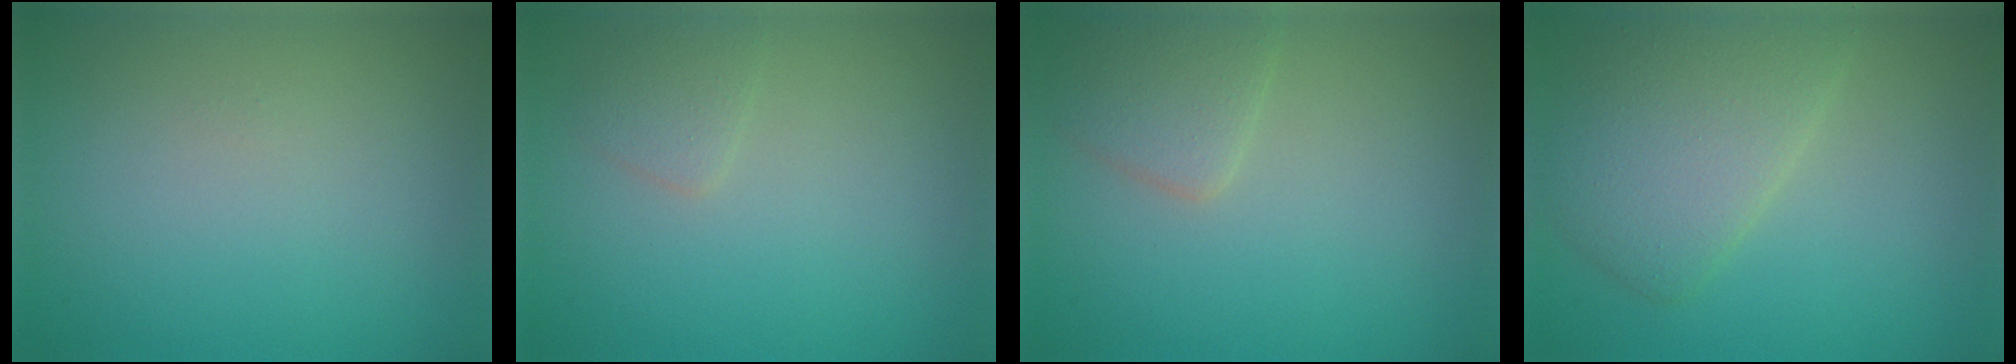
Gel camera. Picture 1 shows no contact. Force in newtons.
{"total": 1.3, "press": 1.3, "slide": 0.1}
{"total": 2.5, "press": 2.5, "slide": 0.1}
{"total": 4.9, "press": 4.9, "slide": 0.3}